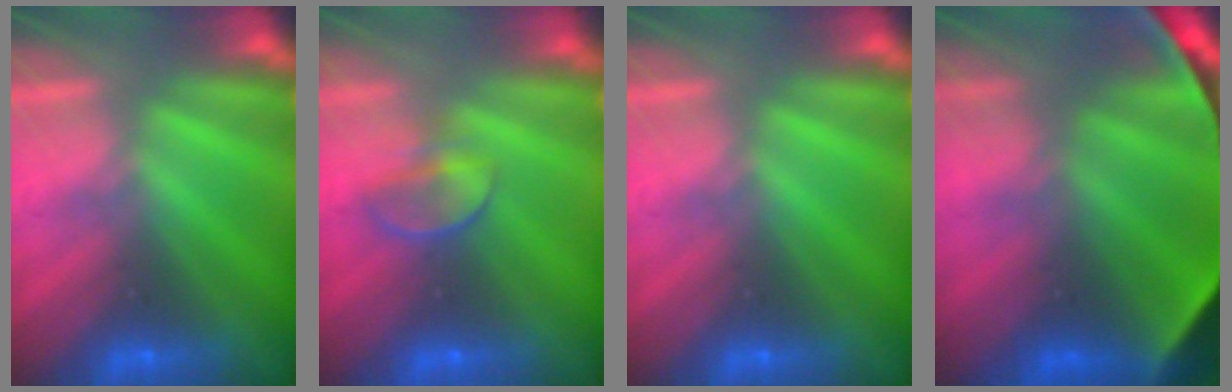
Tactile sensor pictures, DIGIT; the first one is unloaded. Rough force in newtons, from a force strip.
{"total": 2.3}
{"total": 0.0}
{"total": 11.0}